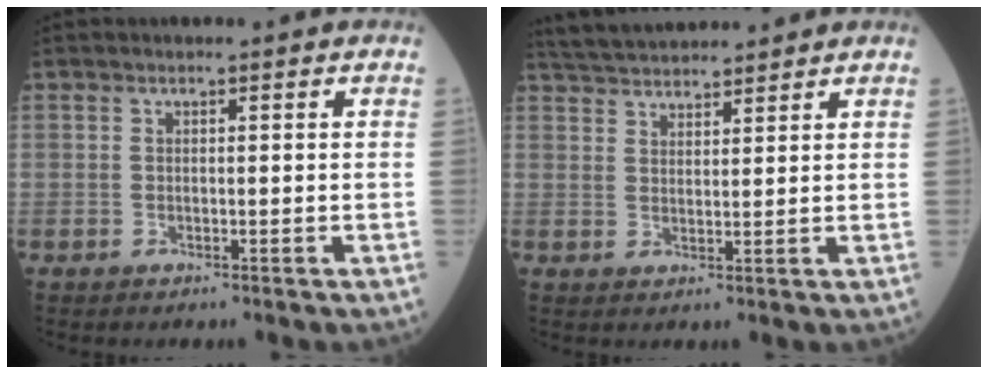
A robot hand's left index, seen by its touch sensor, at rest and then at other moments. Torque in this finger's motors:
{"motor_torque": [-0.05, -0.50, 0.12, 0.04]}